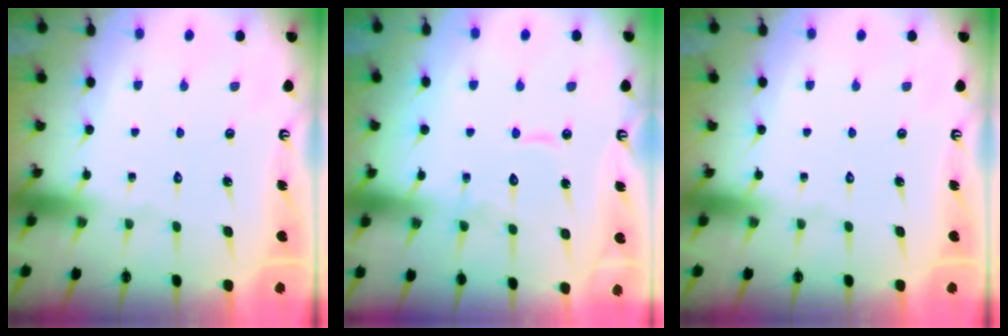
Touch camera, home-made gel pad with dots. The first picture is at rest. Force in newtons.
{"total": 9.9, "press": 9.9, "slide": 0.9}
{"total": 0.0}